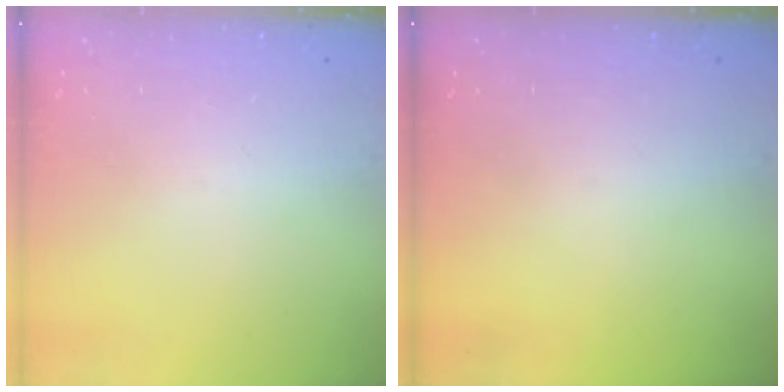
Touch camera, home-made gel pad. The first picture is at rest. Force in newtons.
{"total": 0.0}